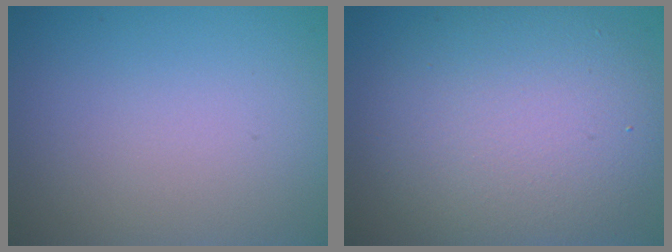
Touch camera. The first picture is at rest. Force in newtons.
{"total": 8.1, "press": 8.0, "slide": 0.5}